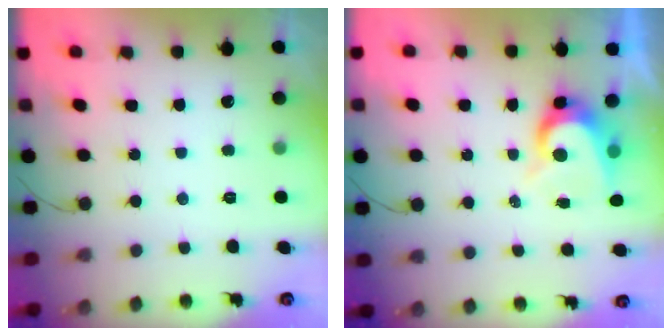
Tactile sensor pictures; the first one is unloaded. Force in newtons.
{"total": 7.5, "press": 7.5, "slide": 0.7}